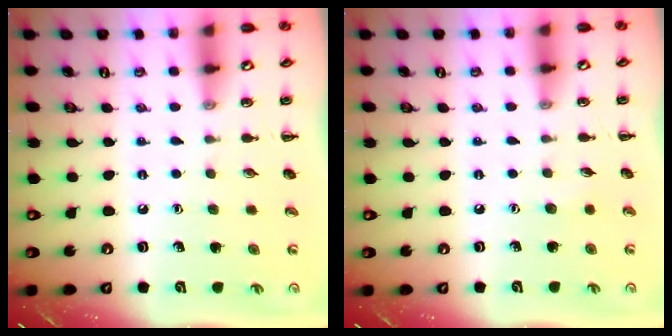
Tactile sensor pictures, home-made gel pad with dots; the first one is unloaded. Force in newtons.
{"total": 3.2, "press": 3.0, "slide": 0.9}